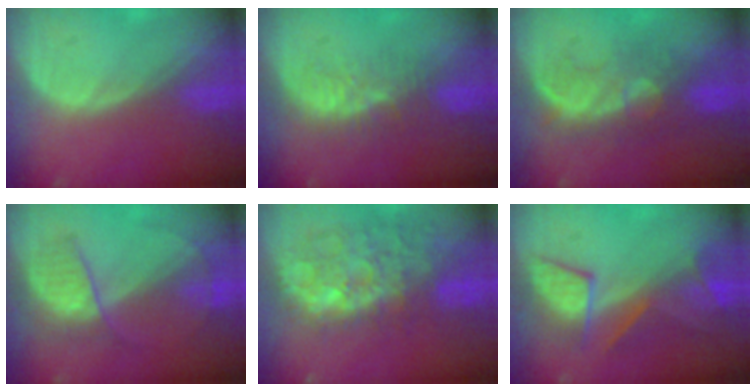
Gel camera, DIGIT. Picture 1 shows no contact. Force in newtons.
{"total": 5.7, "press": 5.3, "slide": 2.0}
{"total": 8.0, "press": 7.8, "slide": 1.4}
{"total": 5.9, "press": 5.8, "slide": 1.0}
{"total": 10.9, "press": 10.2, "slide": 3.8}
{"total": 7.6, "press": 7.5, "slide": 1.1}